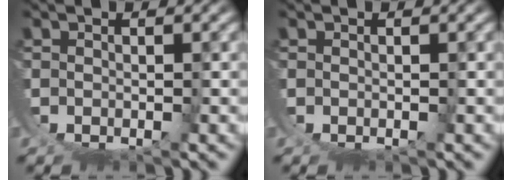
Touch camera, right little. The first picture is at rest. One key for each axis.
{"total": 0.0}